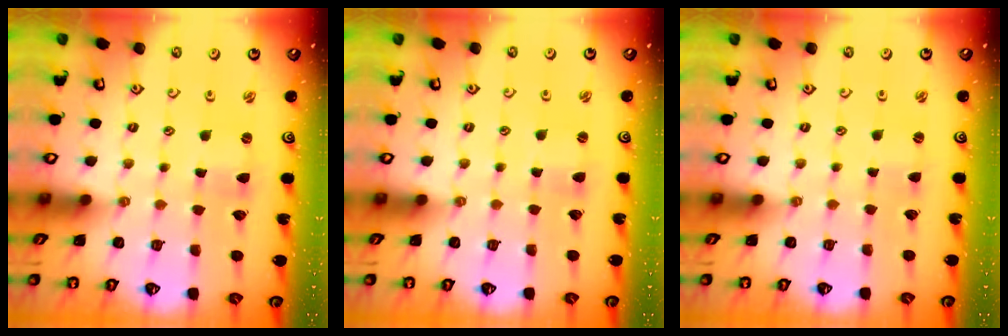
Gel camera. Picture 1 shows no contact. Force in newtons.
{"total": 1.9, "press": 1.9, "slide": 0.4}
{"total": 1.1, "press": 1.1, "slide": 0.3}